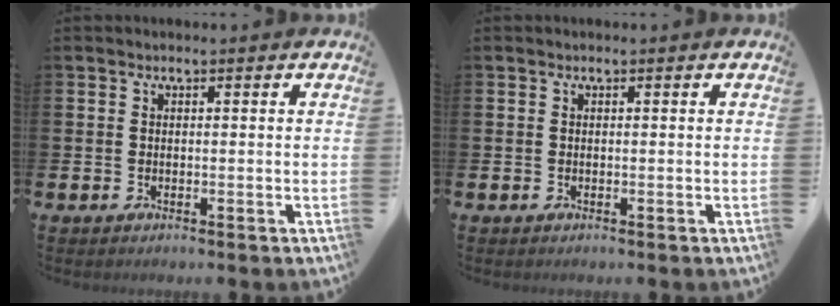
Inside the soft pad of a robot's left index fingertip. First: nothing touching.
{"total": 0.0}